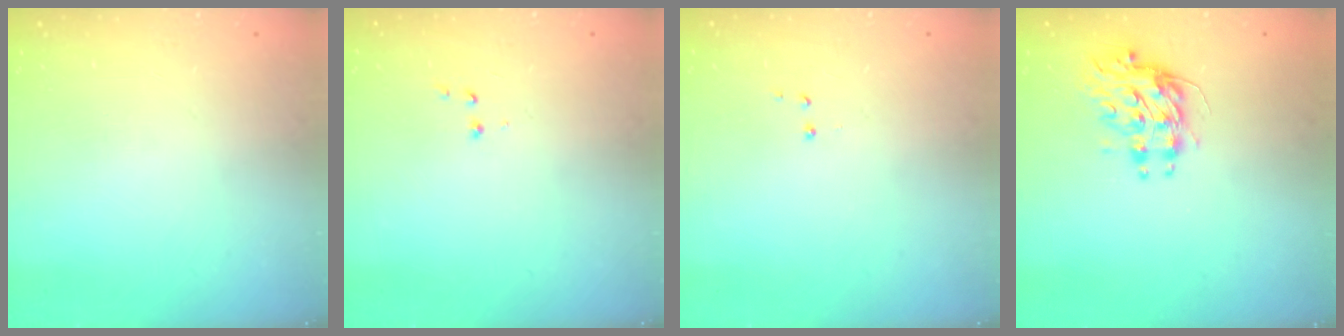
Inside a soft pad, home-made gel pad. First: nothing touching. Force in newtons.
{"total": 2.6, "press": 2.5, "slide": 0.6}
{"total": 2.8, "press": 2.7, "slide": 0.5}
{"total": 9.0, "press": 9.0, "slide": 0.7}